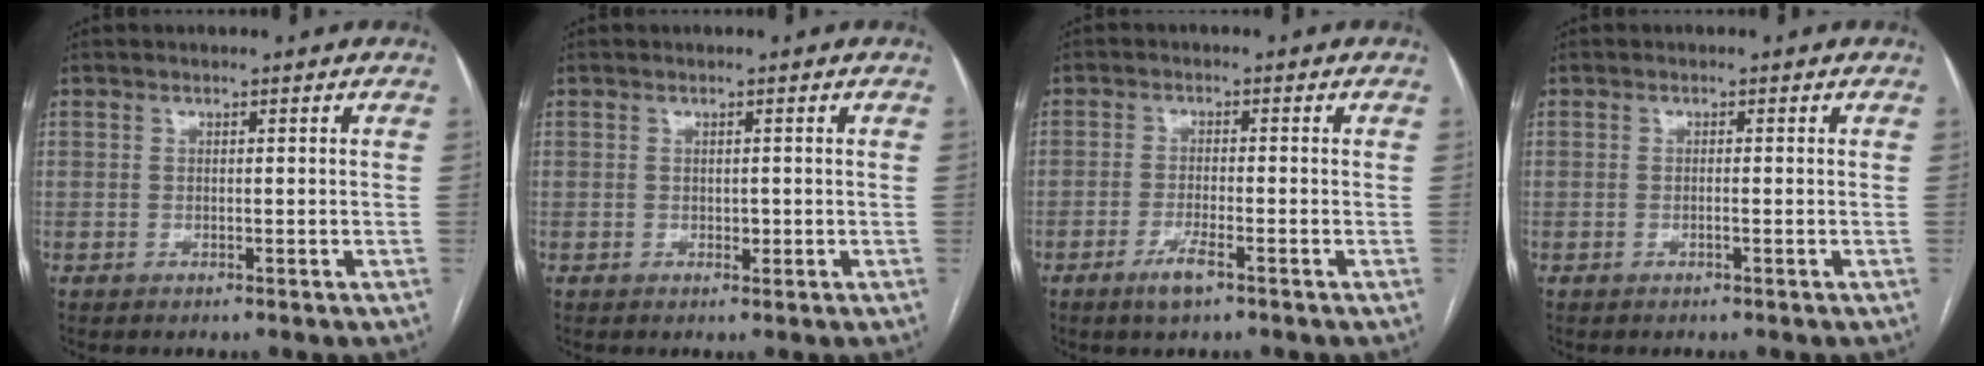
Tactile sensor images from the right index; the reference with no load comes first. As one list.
[{"total": 0.9, "force": [-0.1, 0.6, 0.6], "torque": [-0.008, 0.000, -0.001]}, {"total": 3.6, "force": [-2.2, 0.5, 2.7], "torque": [-0.058, -0.005, -0.042]}, {"total": 0.7, "force": [-0.3, -0.1, 0.6], "torque": [-0.012, 0.001, -0.004]}]